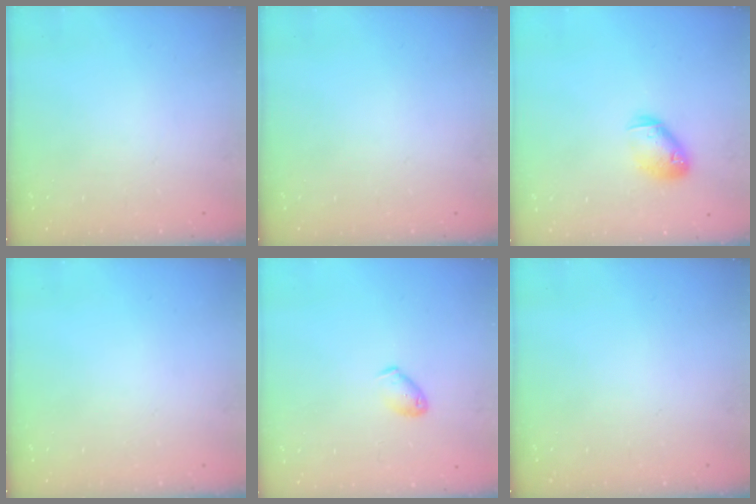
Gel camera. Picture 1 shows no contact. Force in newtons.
{"total": 0.0}
{"total": 10.6, "press": 10.4, "slide": 1.7}
{"total": 0.0}
{"total": 5.0, "press": 5.0, "slide": 0.7}
{"total": 0.0}